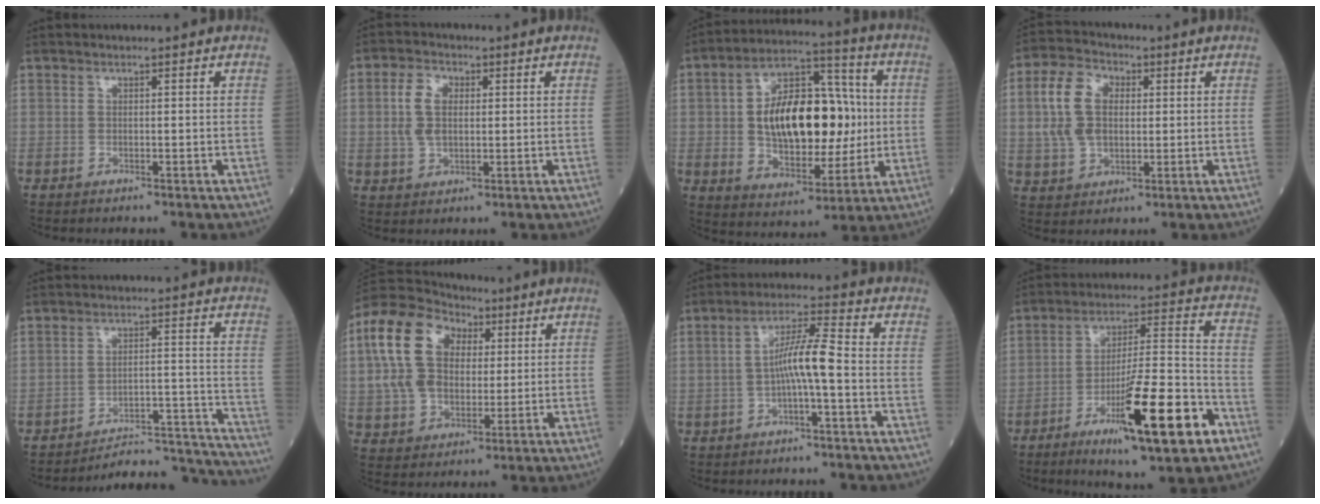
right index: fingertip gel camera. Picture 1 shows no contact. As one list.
[{"total": 5.4, "force": [1.0, 3.4, 4.1], "torque": [-0.097, 0.012, 0.023]}, {"total": 18.3, "force": [1.2, 9.3, 15.7], "torque": [-0.274, 0.028, 0.025]}, {"total": 9.2, "force": [1.8, 6.1, 6.6], "torque": [-0.154, 0.024, 0.039]}, {"total": 14.2, "force": [-14.2, -0.3, 0.1], "torque": [0.017, 0.039, -0.190]}, {"total": 14.4, "force": [4.2, 9.9, 9.6], "torque": [-0.226, 0.044, 0.078]}, {"total": 6.3, "force": [-1.0, 0.2, 6.2], "torque": [-0.113, 0.016, -0.018]}, {"total": 17.7, "force": [-8.5, 1.7, 15.4], "torque": [-0.250, -0.014, -0.131]}]